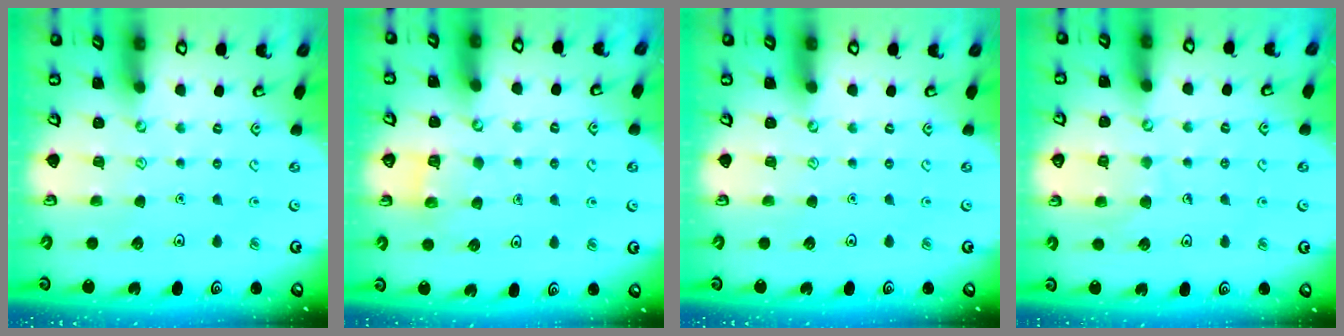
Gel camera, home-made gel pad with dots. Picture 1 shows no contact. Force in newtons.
{"total": 4.2, "press": 4.2, "slide": 0.4}
{"total": 0.0}
{"total": 5.7, "press": 5.7, "slide": 0.4}